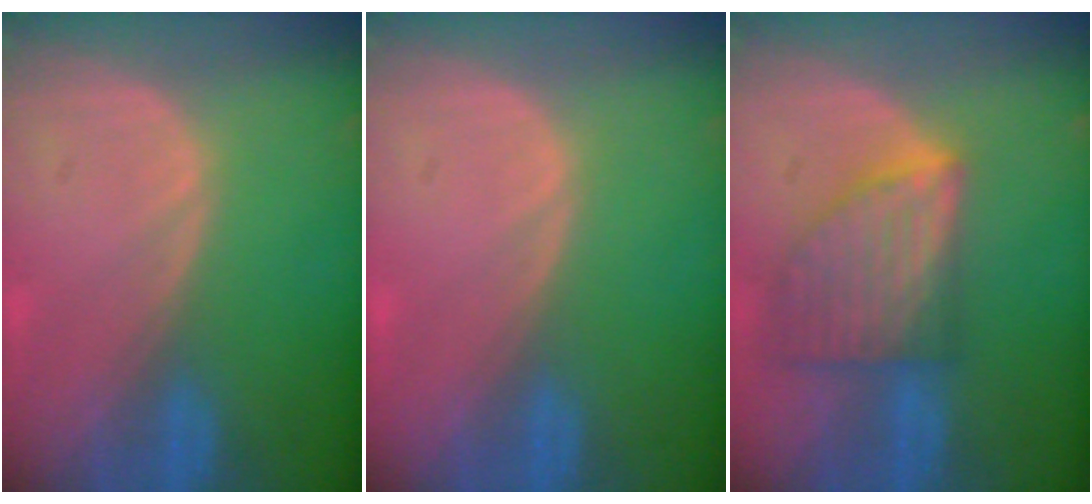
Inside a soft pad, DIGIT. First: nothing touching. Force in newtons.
{"total": 0.7, "press": 0.0, "slide": 0.7}
{"total": 8.0, "press": 7.3, "slide": 3.2}